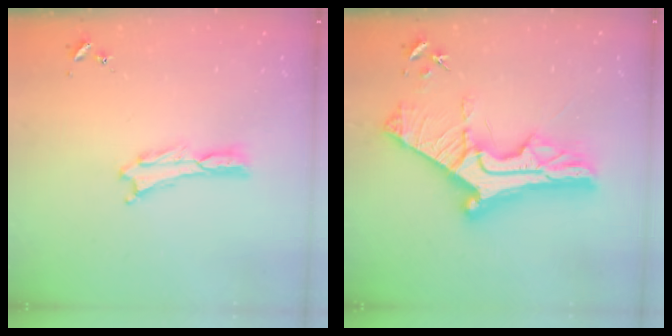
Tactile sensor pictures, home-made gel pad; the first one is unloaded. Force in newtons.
{"total": 13.9, "press": 13.9, "slide": 1.2}